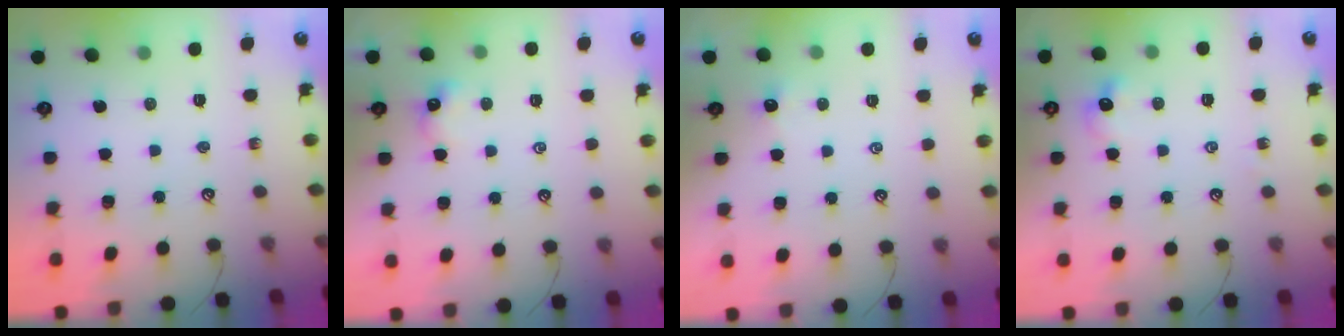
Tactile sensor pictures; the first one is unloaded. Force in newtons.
{"total": 0.9, "press": 0.9, "slide": 0.2}
{"total": 1.0, "press": 0.9, "slide": 0.4}
{"total": 6.3, "press": 6.3, "slide": 0.8}